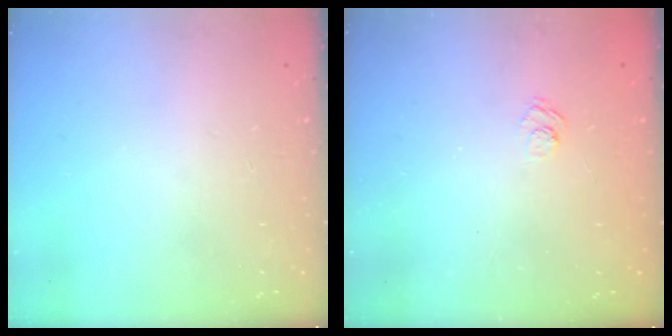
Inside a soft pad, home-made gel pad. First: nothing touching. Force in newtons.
{"total": 2.4, "press": 2.0, "slide": 1.3}